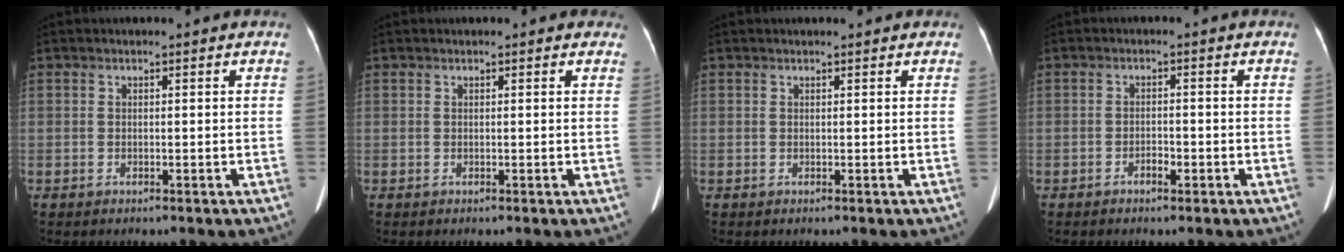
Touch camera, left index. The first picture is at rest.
{"total": 1.5, "force": [1.2, 0.8, 0.4], "torque": [0.003, 0.010, 0.006]}
{"total": 2.3, "force": [2.0, 0.7, 0.8], "torque": [-0.009, 0.023, 0.020]}
{"total": 1.7, "force": [-1.1, 0.6, 1.1], "torque": [-0.021, 0.001, -0.018]}